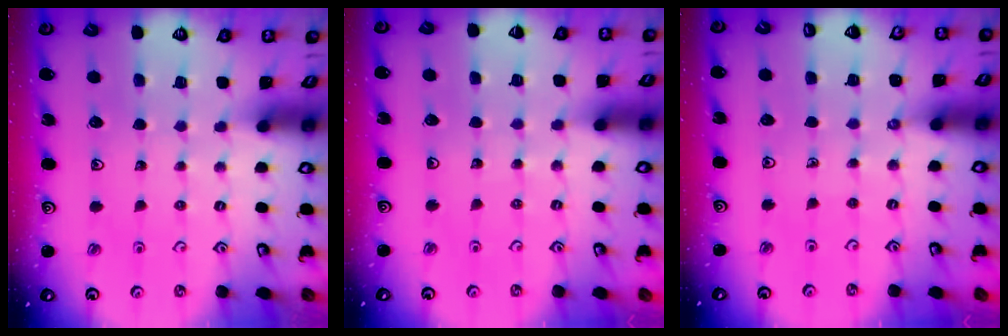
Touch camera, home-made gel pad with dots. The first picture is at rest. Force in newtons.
{"total": 2.8, "press": 2.8, "slide": 0.3}
{"total": 0.9, "press": 0.9, "slide": 0.1}